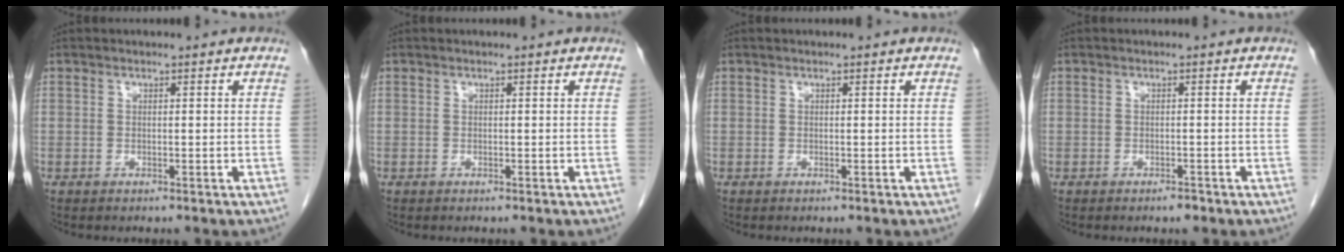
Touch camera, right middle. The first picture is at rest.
{"total": 0.0}
{"total": 0.0}
{"total": 1.0, "force": [-0.8, 0.3, 0.5], "torque": [-0.007, 0.000, -0.010]}